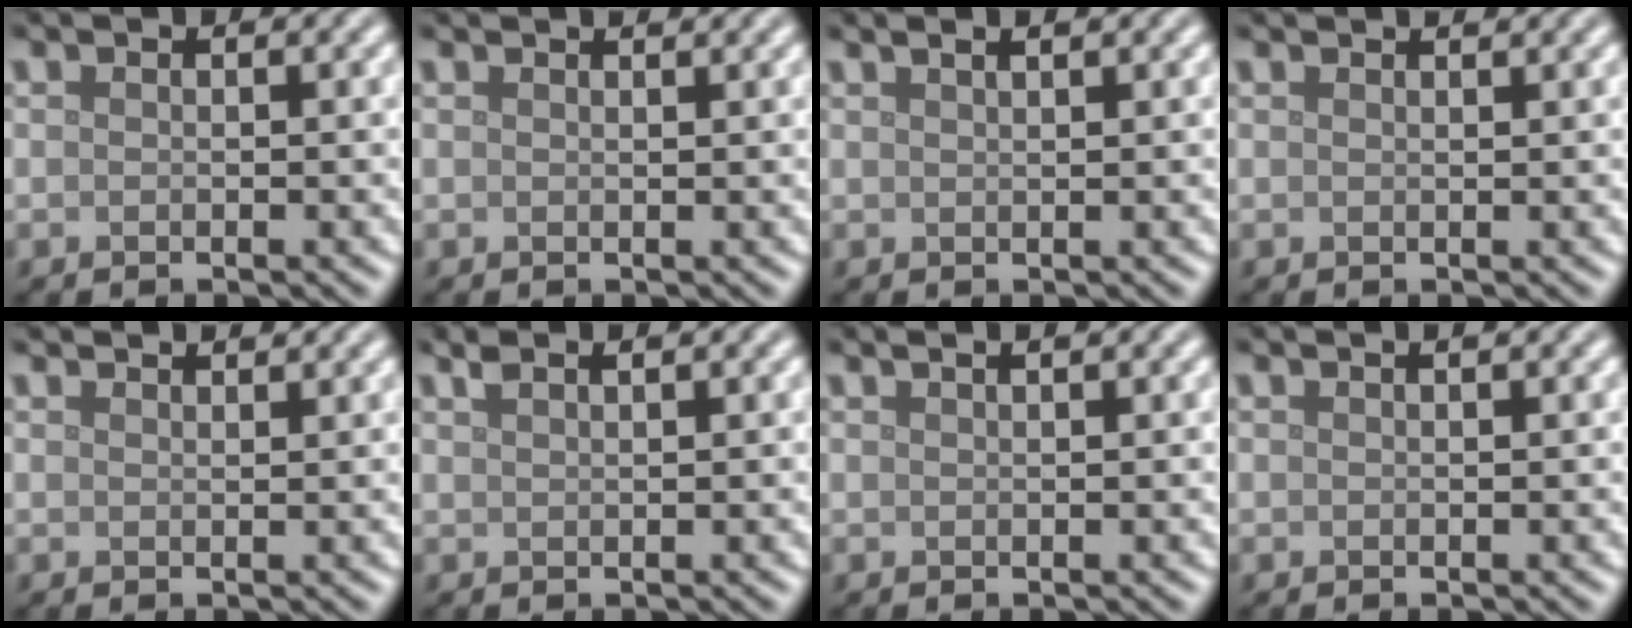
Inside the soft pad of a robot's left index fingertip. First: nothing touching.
{"total": 1.4, "force": [1.3, 0.3, 0.5], "torque": [-0.007, -0.001, 0.008]}
{"total": 2.7, "force": [1.7, 1.1, 1.7], "torque": [-0.006, 0.013, -0.006]}
{"total": 1.6, "force": [1.5, 0.4, 0.6], "torque": [-0.005, 0.000, 0.007]}
{"total": 2.8, "force": [2.5, 0.6, 1.0], "torque": [-0.005, 0.004, 0.017]}
{"total": 1.6, "force": [1.2, 0.4, 0.9], "torque": [-0.013, 0.006, 0.016]}
{"total": 2.4, "force": [1.6, 1.0, 1.5], "torque": [-0.003, 0.007, -0.007]}
{"total": 1.0, "force": [0.7, 0.3, 0.7], "torque": [-0.006, 0.000, 0.003]}